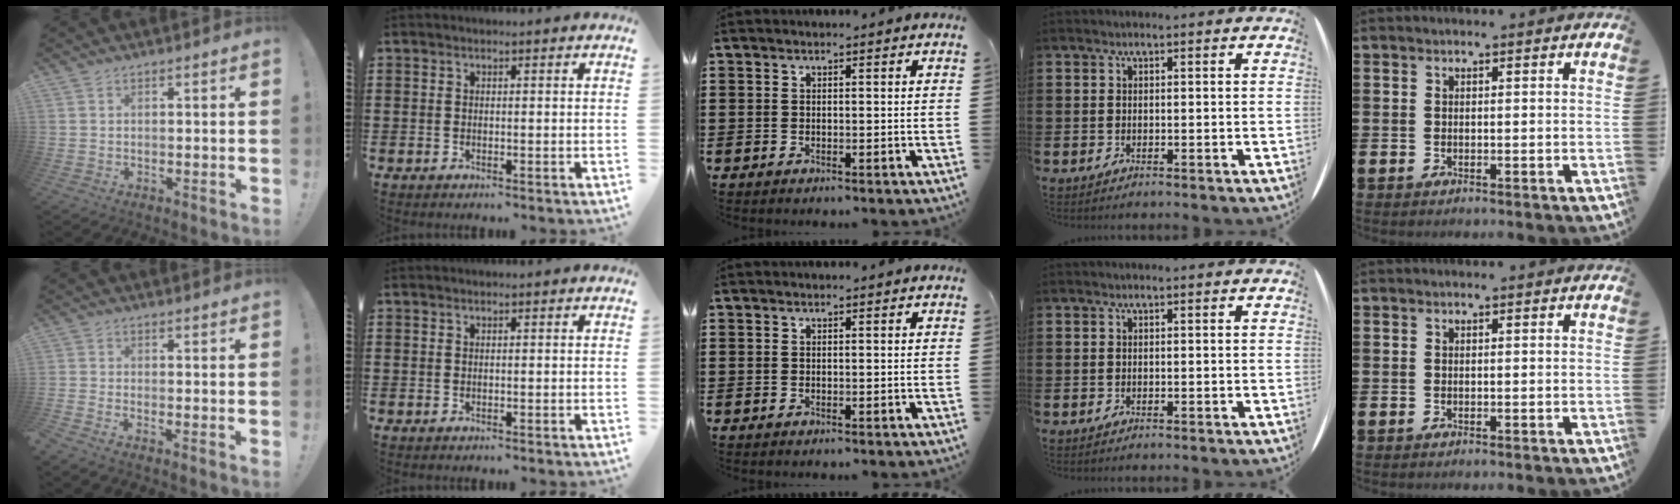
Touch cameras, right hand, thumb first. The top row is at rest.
{"thumb": {"total": 1.5, "force": [-0.7, -0.6, 1.2], "torque": [-0.021, -0.011, -0.012]}}